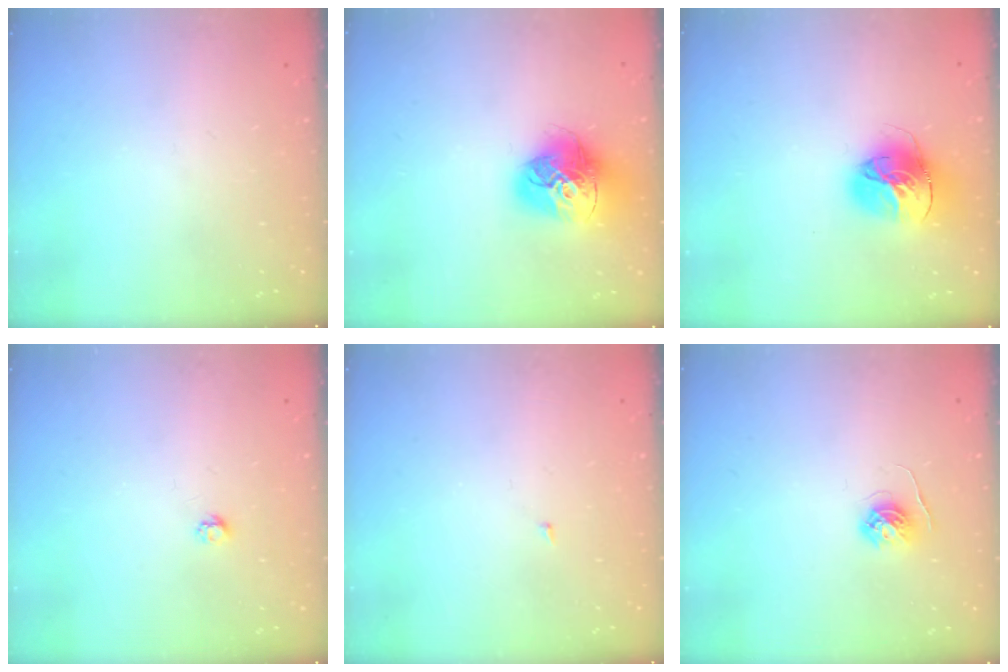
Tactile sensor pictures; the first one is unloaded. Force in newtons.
{"total": 18.0, "press": 17.9, "slide": 1.9}
{"total": 16.4, "press": 16.4, "slide": 1.6}
{"total": 2.7, "press": 2.7, "slide": 0.4}
{"total": 1.4, "press": 1.3, "slide": 0.1}
{"total": 4.8, "press": 4.7, "slide": 0.5}